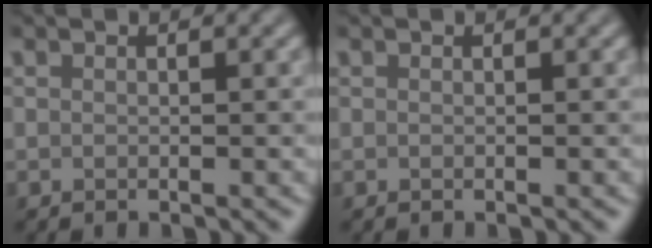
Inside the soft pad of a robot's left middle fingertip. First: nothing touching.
{"total": 0.0}